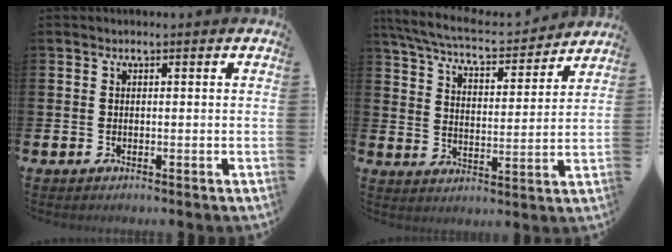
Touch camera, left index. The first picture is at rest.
{"total": 6.7, "force": [6.3, 1.4, 2.1], "torque": [-0.074, -0.046, 0.105]}